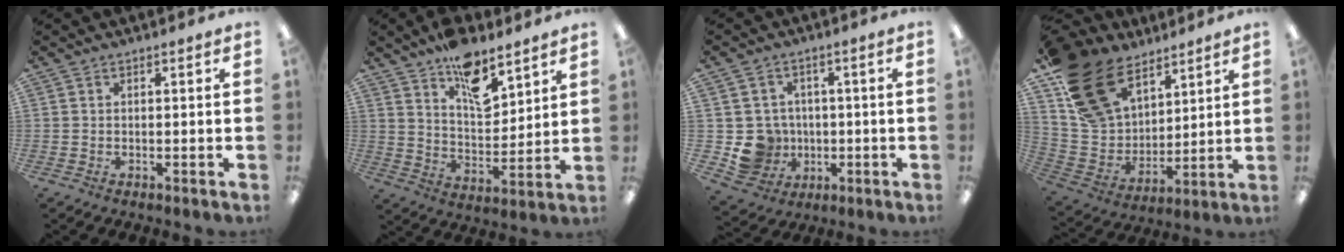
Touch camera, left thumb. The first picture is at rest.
{"total": 12.5, "force": [8.7, 5.5, 7.0], "torque": [-0.095, -0.055, 0.154]}
{"total": 8.7, "force": [-1.1, 8.4, 1.9], "torque": [-0.072, 0.009, -0.008]}
{"total": 20.0, "force": [13.1, 11.9, 9.4], "torque": [-0.204, -0.056, 0.253]}